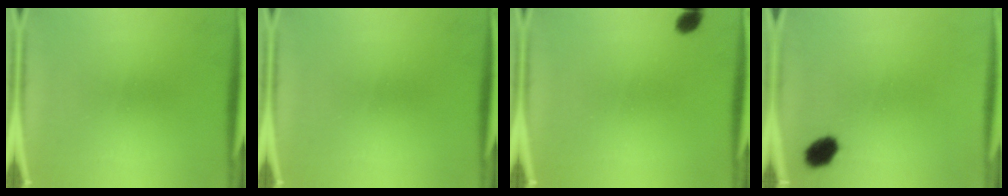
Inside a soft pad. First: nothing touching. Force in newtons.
{"total": 0.0}
{"total": 2.3}
{"total": 4.6}